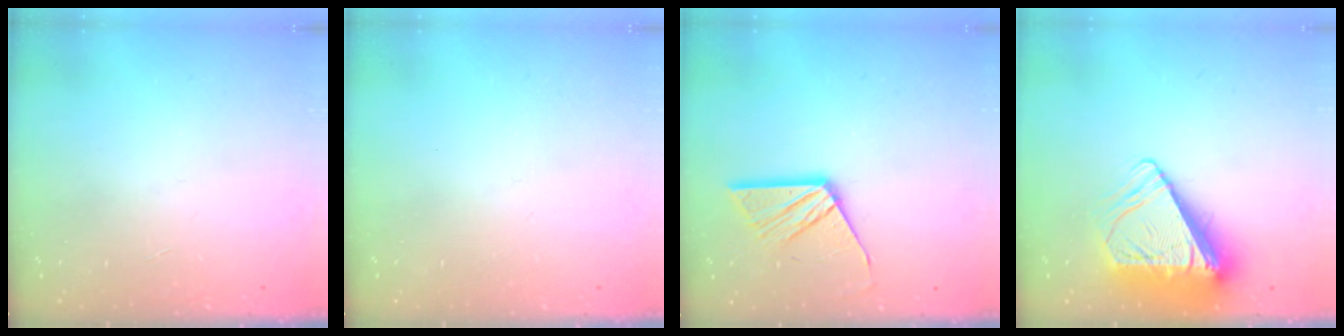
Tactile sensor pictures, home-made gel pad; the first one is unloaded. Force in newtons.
{"total": 0.0}
{"total": 10.2, "press": 10.2, "slide": 0.8}
{"total": 9.8, "press": 9.7, "slide": 1.4}